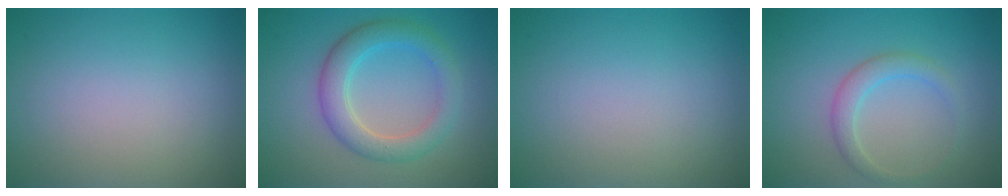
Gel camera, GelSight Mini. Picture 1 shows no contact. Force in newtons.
{"total": 4.2, "press": 4.2, "slide": 0.3}
{"total": 0.0}
{"total": 2.1, "press": 2.1, "slide": 0.1}